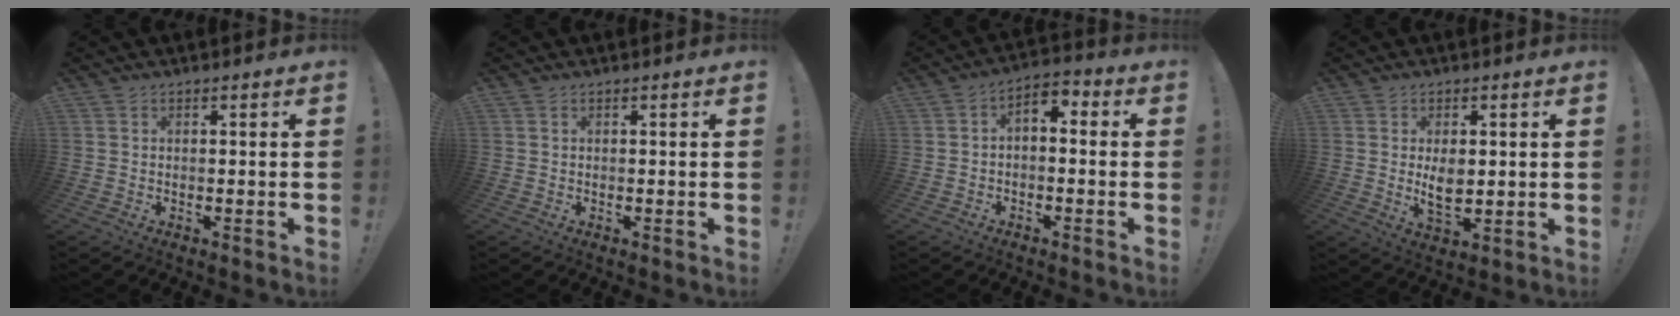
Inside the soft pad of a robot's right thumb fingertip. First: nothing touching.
{"total": 0.0}
{"total": 3.8, "force": [-1.8, 2.0, 2.6], "torque": [-0.043, 0.011, -0.029]}
{"total": 6.2, "force": [1.0, 3.7, 4.9], "torque": [-0.073, -0.008, 0.013]}